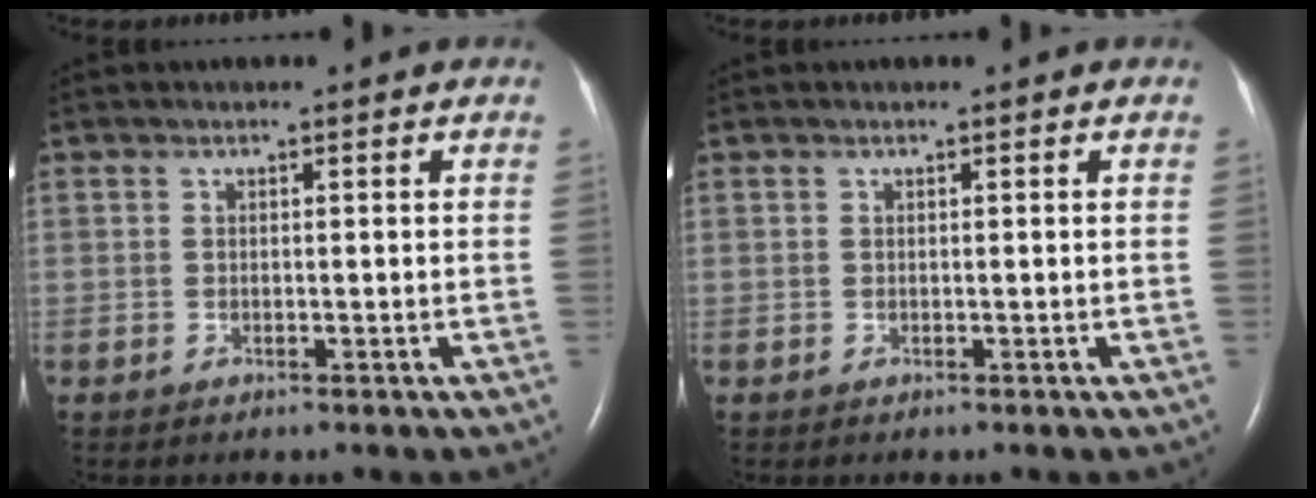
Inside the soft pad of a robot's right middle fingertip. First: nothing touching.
{"total": 0.0}